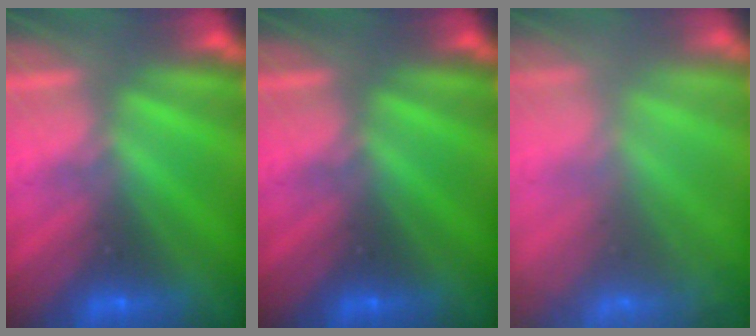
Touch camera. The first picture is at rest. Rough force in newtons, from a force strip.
{"total": 0.0}
{"total": 7.8}